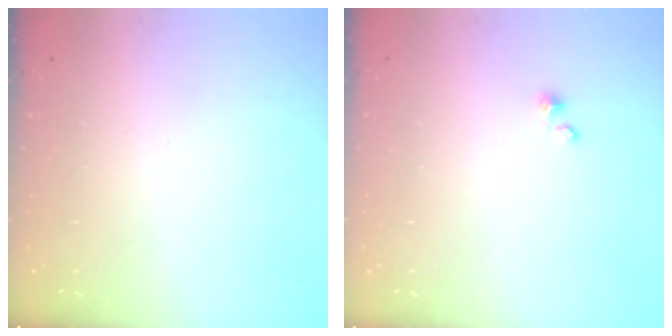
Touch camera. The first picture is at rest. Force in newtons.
{"total": 1.5, "press": 1.5, "slide": 0.0}